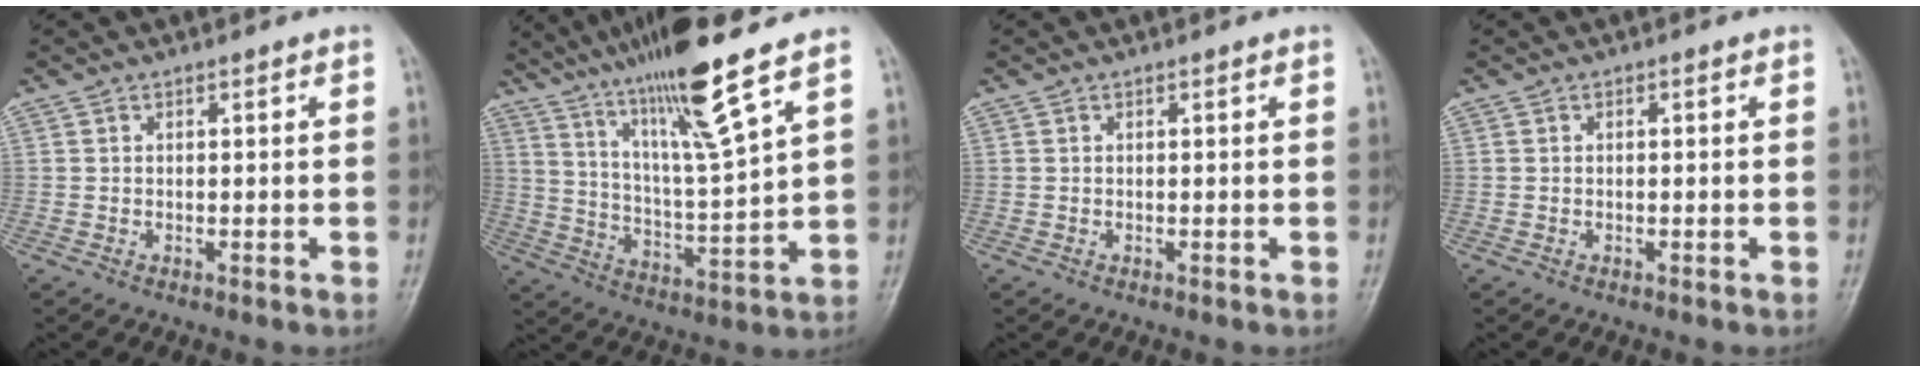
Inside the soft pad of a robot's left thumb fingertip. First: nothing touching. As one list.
[{"total": 16.7, "force": [11.2, 0.7, 12.3], "torque": [-0.211, -0.057, 0.200]}, {"total": 0.0}, {"total": 0.0}]